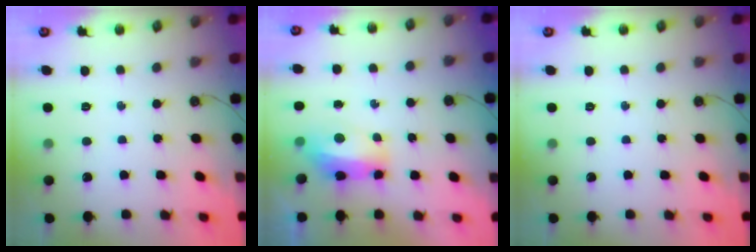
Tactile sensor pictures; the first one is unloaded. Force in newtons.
{"total": 8.0, "press": 7.9, "slide": 0.9}
{"total": 0.0}